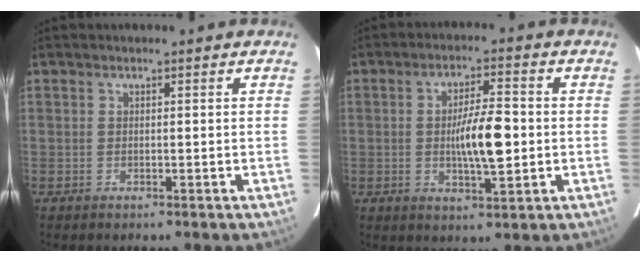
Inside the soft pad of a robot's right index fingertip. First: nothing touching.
{"total": 8.2, "force": [-0.6, 1.6, 8.0], "torque": [-0.141, 0.002, -0.009]}